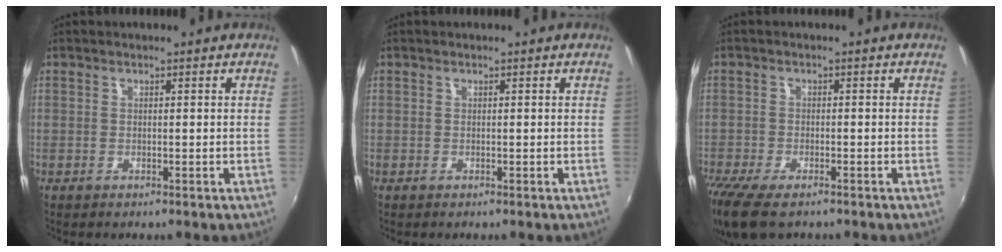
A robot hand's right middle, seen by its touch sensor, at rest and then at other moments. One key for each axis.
{"total": 0.0}
{"total": 9.5, "fx": -7.3, "fy": 2.2, "fz": 5.7, "tx": -0.138, "ty": -0.053, "tz": -0.137}